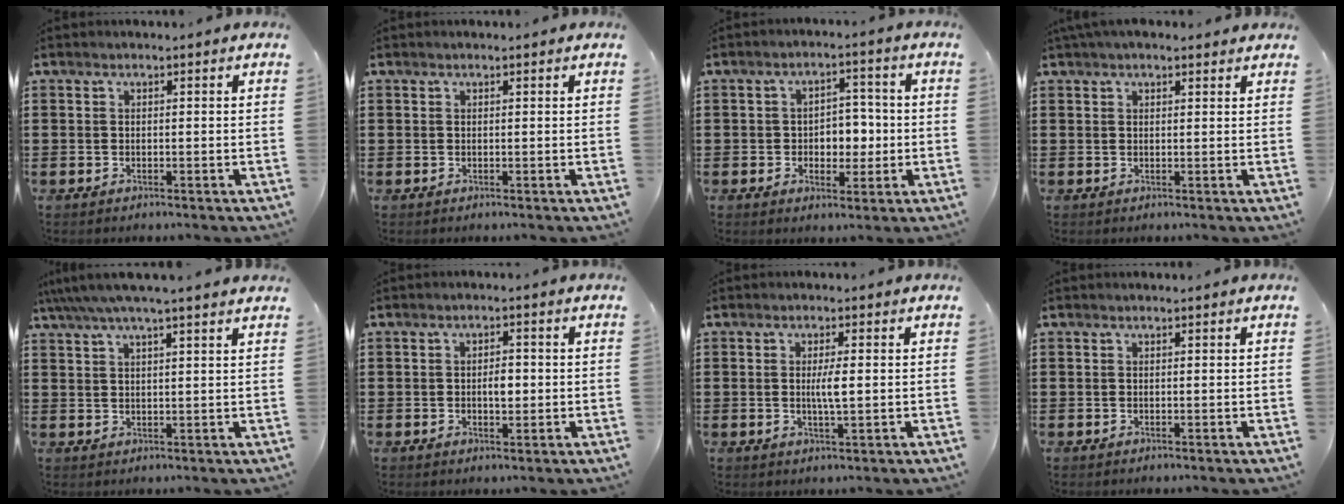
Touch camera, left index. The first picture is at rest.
{"total": 0.0}
{"total": 4.7, "force": [-0.6, 3.7, 2.9], "torque": [-0.050, 0.006, -0.019]}
{"total": 2.3, "force": [1.7, 1.1, 1.0], "torque": [-0.025, 0.007, 0.032]}
{"total": 4.2, "force": [3.4, 0.0, 2.5], "torque": [-0.060, -0.008, 0.059]}
{"total": 2.7, "force": [-0.1, 1.3, 2.4], "torque": [-0.039, 0.001, -0.007]}
{"total": 3.1, "force": [0.1, 0.4, 3.1], "torque": [-0.059, -0.003, -0.001]}
{"total": 0.0}